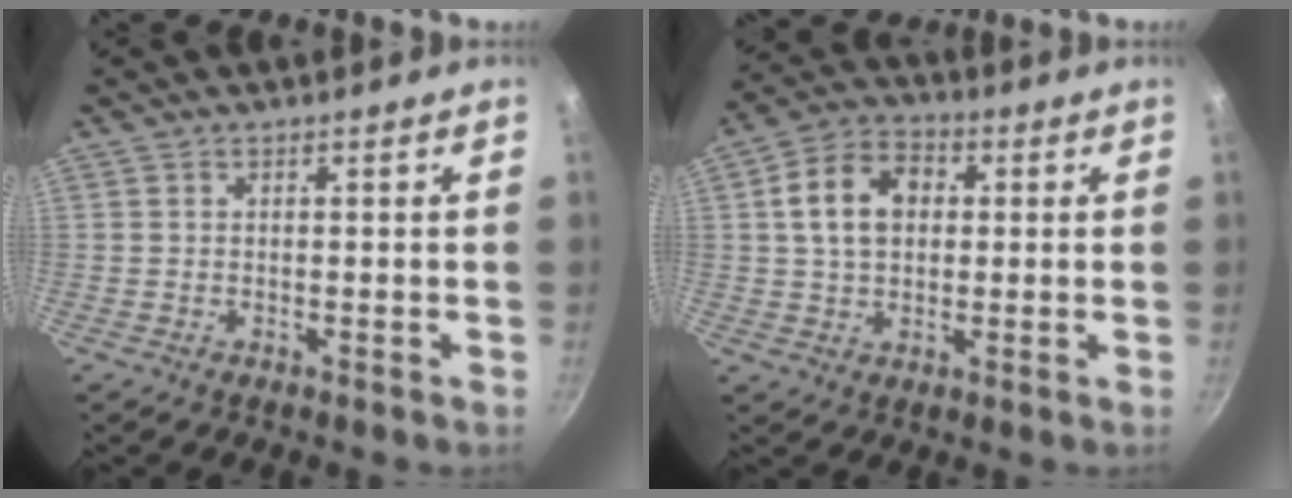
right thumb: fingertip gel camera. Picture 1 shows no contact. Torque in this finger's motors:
{"motor_torque": [-0.84, 1.17, 0.02, 0.10, 0.33]}